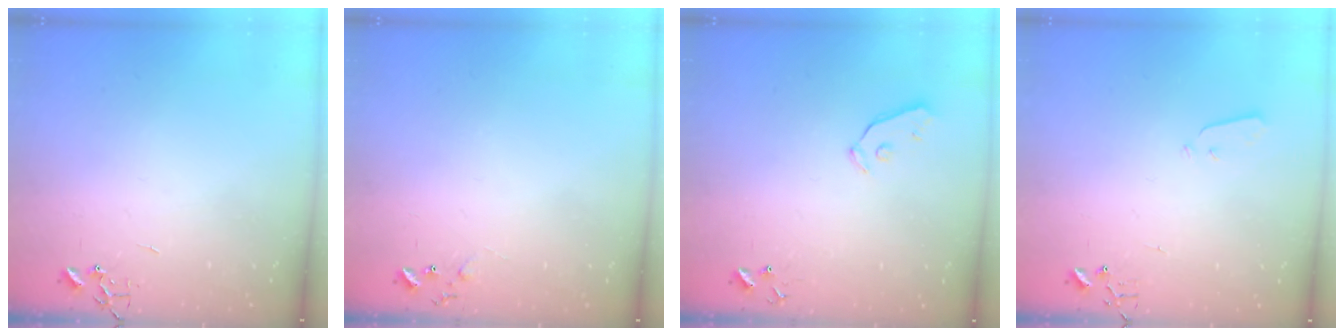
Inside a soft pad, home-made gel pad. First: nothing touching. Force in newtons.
{"total": 5.1, "press": 5.0, "slide": 0.8}
{"total": 4.0, "press": 3.9, "slide": 0.7}
{"total": 3.0, "press": 2.9, "slide": 0.3}